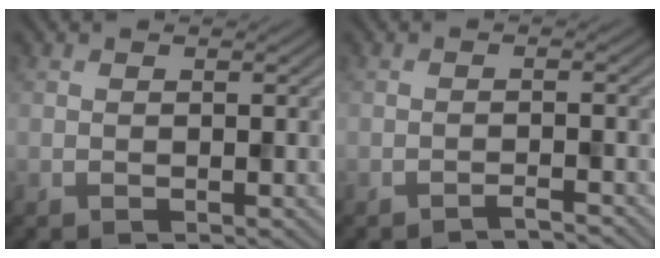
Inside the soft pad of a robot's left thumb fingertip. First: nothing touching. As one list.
[{"total": 1.6, "force": [-1.5, 0.0, 0.6], "torque": [-0.006, 0.003, -0.032]}]